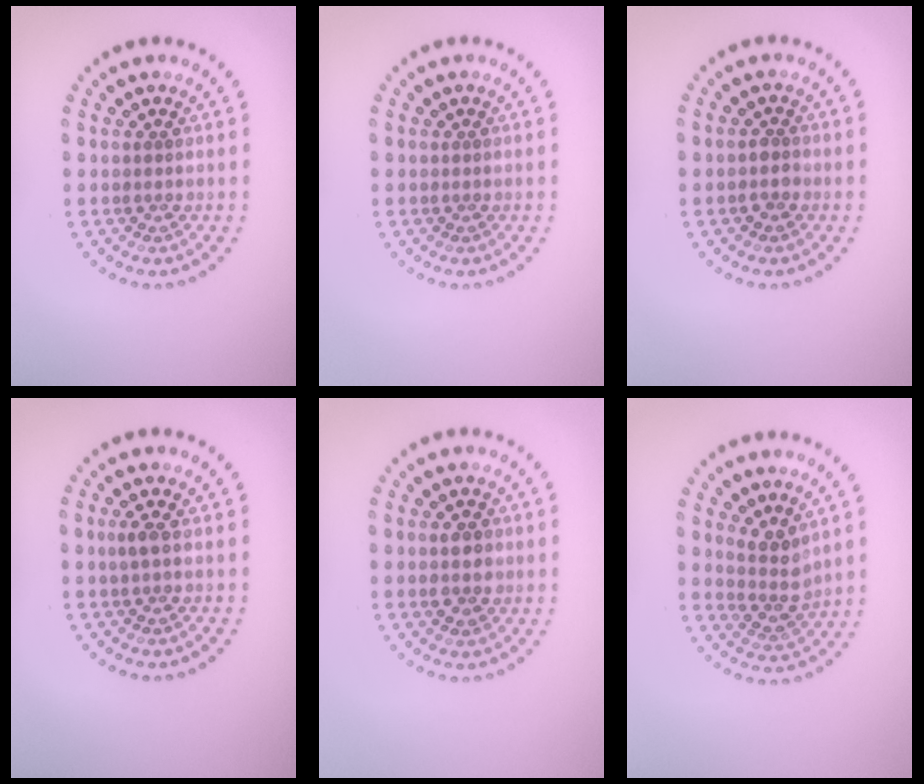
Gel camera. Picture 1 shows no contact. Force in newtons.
{"total": 0.0}
{"total": 1.1, "press": 1.0, "slide": 0.5}
{"total": 1.0, "press": 1.0, "slide": 0.3}
{"total": 1.9, "press": 1.9, "slide": 0.2}
{"total": 2.6, "press": 2.0, "slide": 1.7}